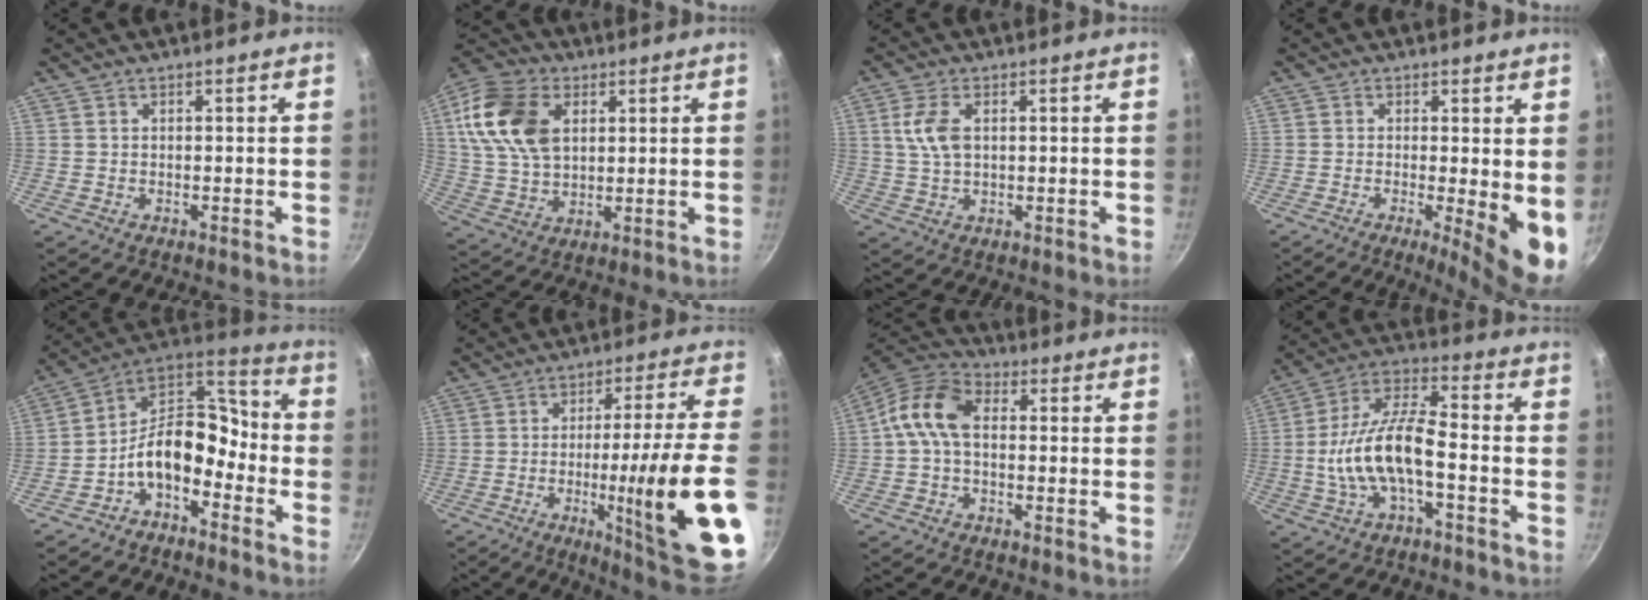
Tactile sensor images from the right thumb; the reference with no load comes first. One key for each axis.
{"total": 15.9, "fx": 4.3, "fy": 10.7, "fz": 10.9, "tx": -0.195, "ty": -0.002, "tz": 0.081}
{"total": 6.1, "fx": 1.4, "fy": 3.4, "fz": 4.9, "tx": -0.098, "ty": 0.001, "tz": 0.027}
{"total": 8.8, "fx": -0.7, "fy": 2.2, "fz": 8.5, "tx": -0.103, "ty": -0.015, "tz": -0.005}
{"total": 13.5, "fx": -5.8, "fy": 8.2, "fz": 9.0, "tx": -0.124, "ty": 0.081, "tz": -0.123}
{"total": 23.6, "fx": -6.1, "fy": 2.0, "fz": 22.7, "tx": -0.309, "ty": 0.011, "tz": -0.076}
{"total": 9.5, "fx": 0.4, "fy": 6.4, "fz": 7.1, "tx": -0.122, "ty": 0.028, "tz": -0.011}
{"total": 13.6, "fx": -3.3, "fy": 5.1, "fz": 12.2, "tx": -0.235, "ty": 0.041, "tz": -0.071}